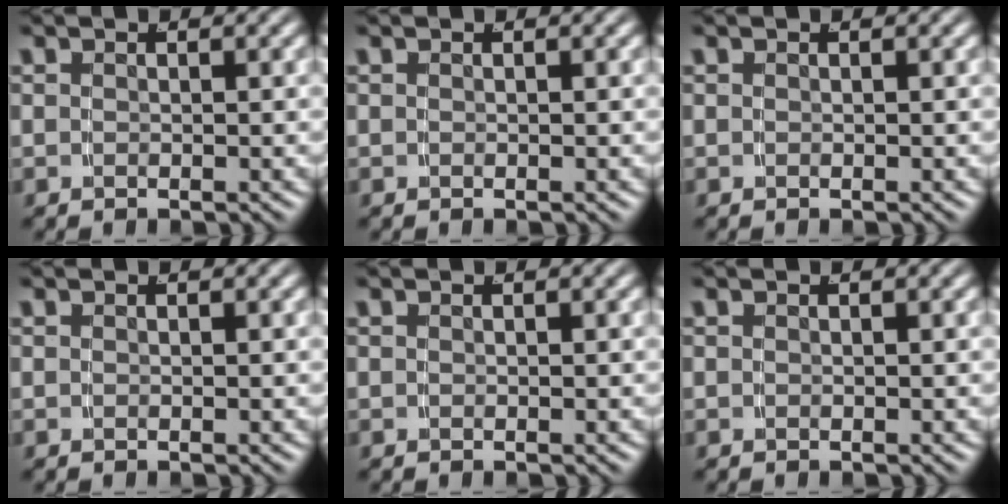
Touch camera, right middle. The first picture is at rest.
{"total": 0.0}
{"total": 0.0}
{"total": 0.0}
{"total": 0.0}
{"total": 0.0}